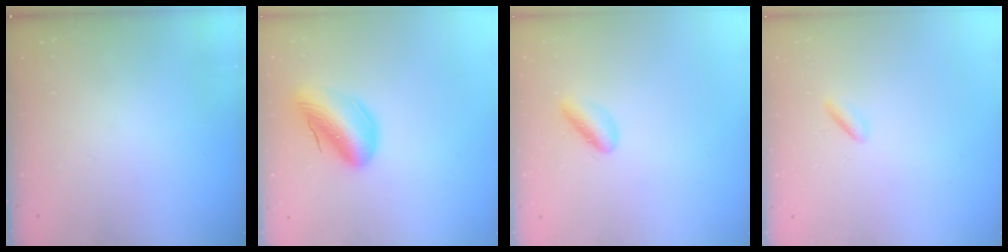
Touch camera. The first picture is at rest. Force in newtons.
{"total": 14.7, "press": 14.2, "slide": 3.9}
{"total": 4.9, "press": 4.6, "slide": 1.5}
{"total": 1.9, "press": 1.7, "slide": 0.7}